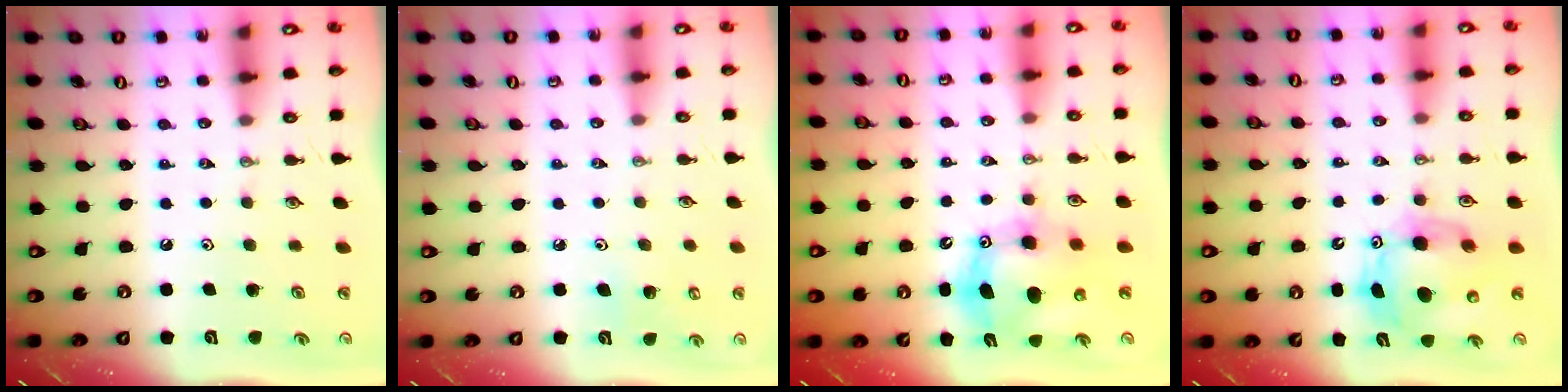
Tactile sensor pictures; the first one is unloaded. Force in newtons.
{"total": 5.5, "press": 5.3, "slide": 1.1}
{"total": 11.6, "press": 11.3, "slide": 2.7}
{"total": 10.9, "press": 10.7, "slide": 2.0}